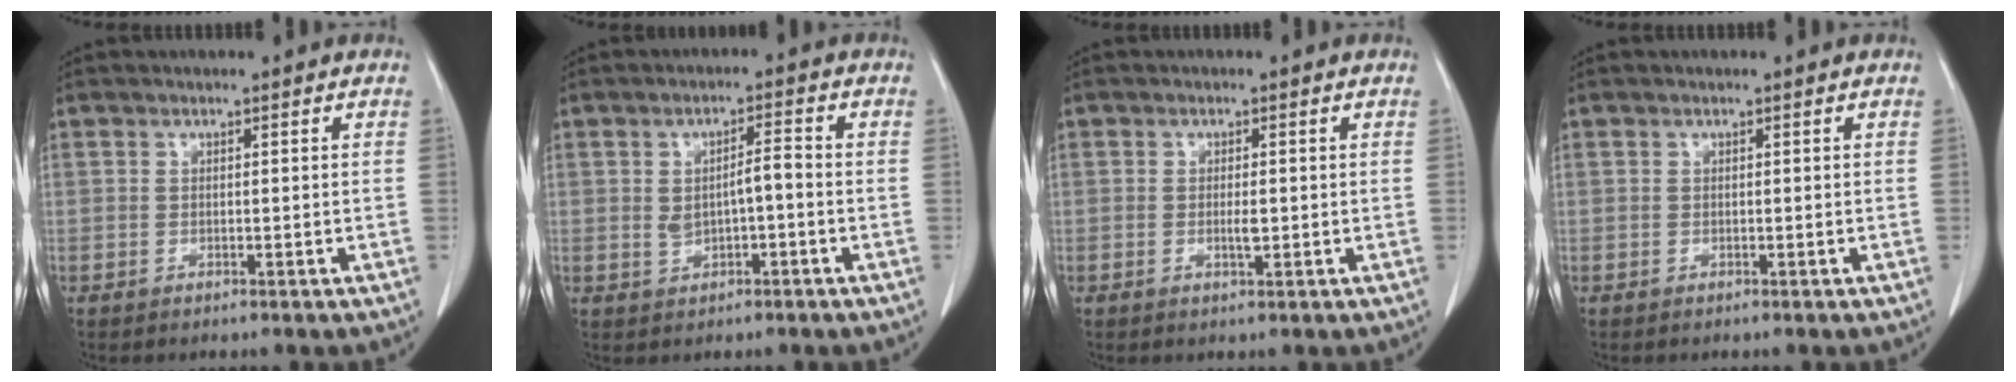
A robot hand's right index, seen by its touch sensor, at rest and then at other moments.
{"total": 4.1, "force": [-0.3, 1.2, 3.9], "torque": [-0.070, 0.012, 0.002]}
{"total": 1.8, "force": [-0.2, 0.3, 1.7], "torque": [-0.035, -0.002, -0.003]}
{"total": 0.0}